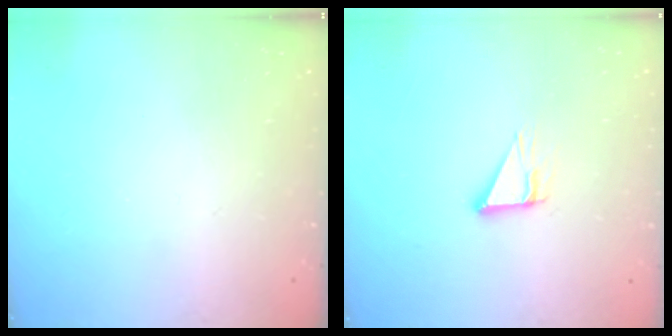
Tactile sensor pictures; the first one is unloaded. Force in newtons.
{"total": 4.6, "press": 4.6, "slide": 0.2}